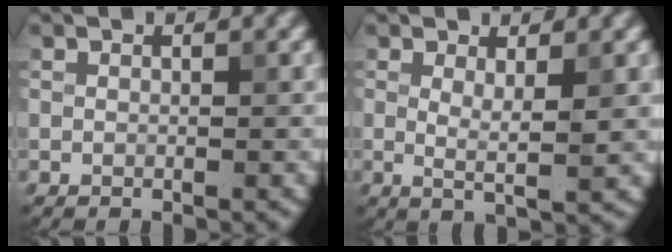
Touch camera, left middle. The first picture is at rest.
{"total": 2.3, "force": [0.5, 0.3, 2.3], "torque": [-0.039, -0.011, 0.008]}